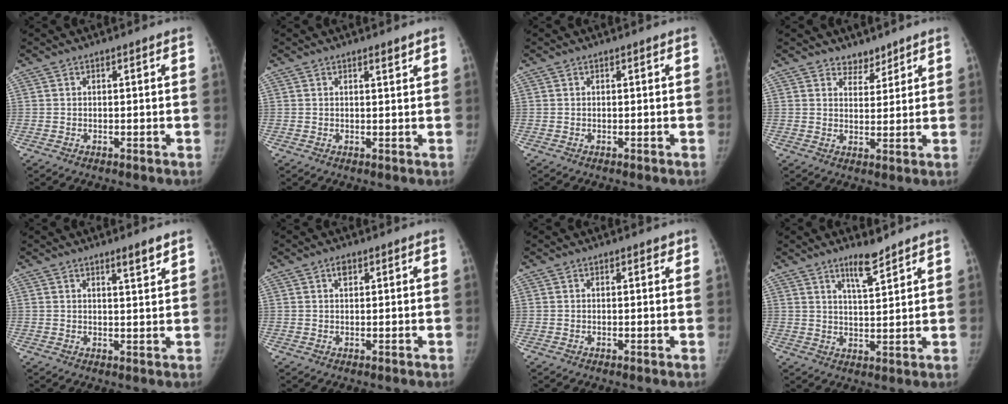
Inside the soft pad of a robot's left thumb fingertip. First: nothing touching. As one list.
[{"total": 1.3, "force": [1.1, 0.2, 0.8], "torque": [-0.010, -0.009, 0.018]}, {"total": 0.0}, {"total": 3.5, "force": [3.0, 1.9, 0.2], "torque": [0.023, -0.022, 0.045]}, {"total": 3.2, "force": [2.4, 0.2, 2.1], "torque": [-0.028, -0.020, 0.038]}, {"total": 1.5, "force": [0.8, 0.9, 1.0], "torque": [-0.011, 0.000, 0.011]}, {"total": 1.0, "force": [0.7, 0.5, 0.5], "torque": [-0.003, -0.003, 0.007]}, {"total": 5.4, "force": [4.2, 0.7, 3.2], "torque": [-0.047, -0.036, 0.072]}]